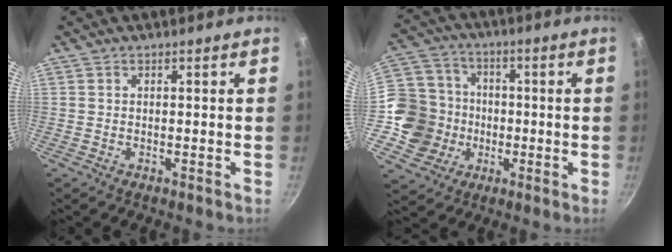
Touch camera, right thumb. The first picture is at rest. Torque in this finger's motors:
{"motor_torque": [0.80, 0.70, -0.15, 0.00, 0.02]}